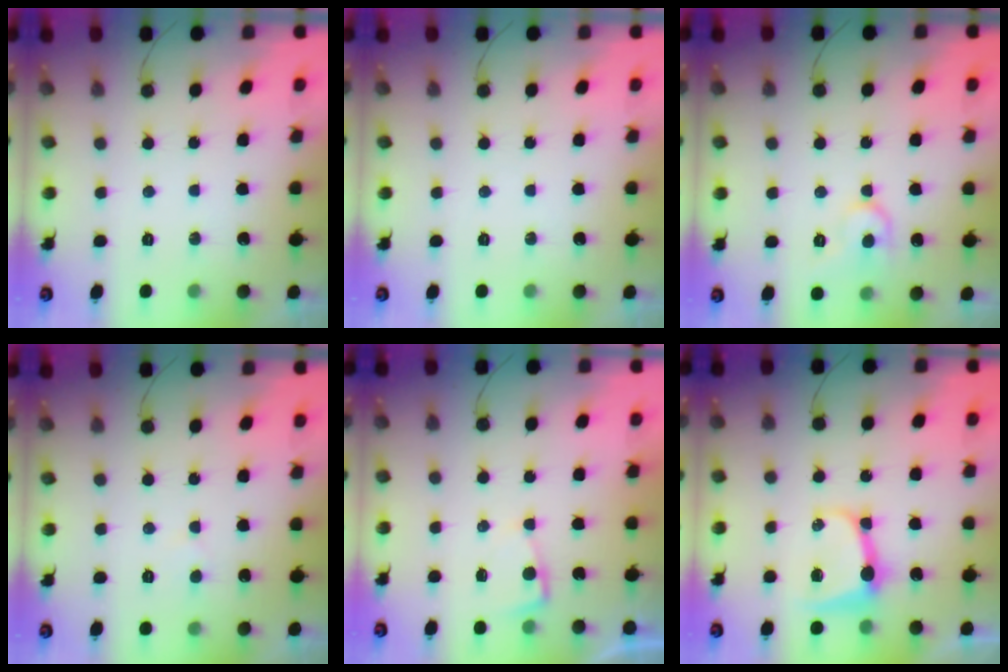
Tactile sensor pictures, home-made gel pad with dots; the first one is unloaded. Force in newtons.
{"total": 0.0}
{"total": 9.3, "press": 9.3, "slide": 0.8}
{"total": 2.0, "press": 2.0, "slide": 0.3}
{"total": 2.0, "press": 2.0, "slide": 0.3}
{"total": 8.2, "press": 8.1, "slide": 0.9}